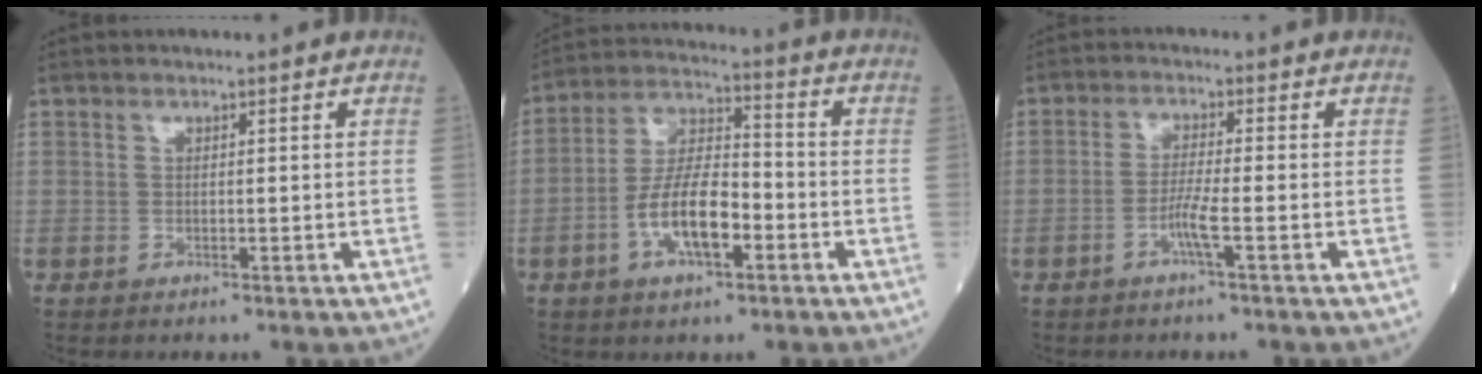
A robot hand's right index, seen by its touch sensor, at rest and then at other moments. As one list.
[{"total": 10.3, "force": [-3.6, 3.6, 8.9], "torque": [-0.181, 0.012, -0.067]}, {"total": 3.2, "force": [-1.5, -0.5, 2.8], "torque": [-0.057, -0.002, -0.035]}]